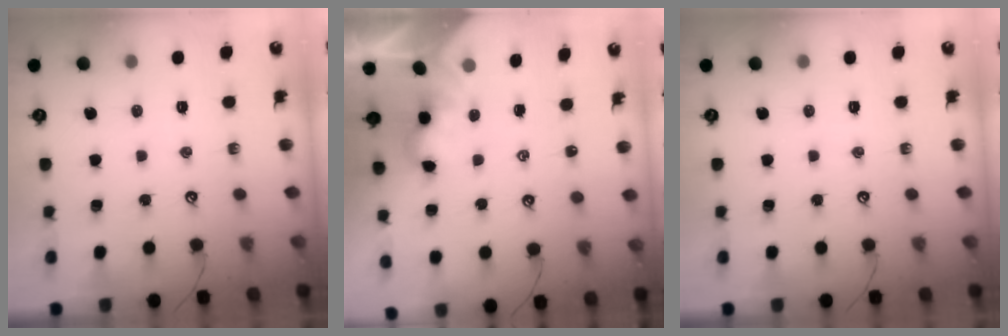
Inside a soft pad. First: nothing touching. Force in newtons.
{"total": 2.2, "press": 2.2, "slide": 0.2}
{"total": 0.0}